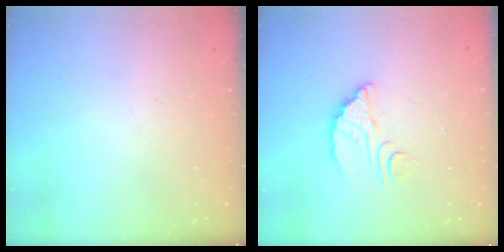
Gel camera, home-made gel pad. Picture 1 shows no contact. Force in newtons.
{"total": 4.9, "press": 4.9, "slide": 0.3}